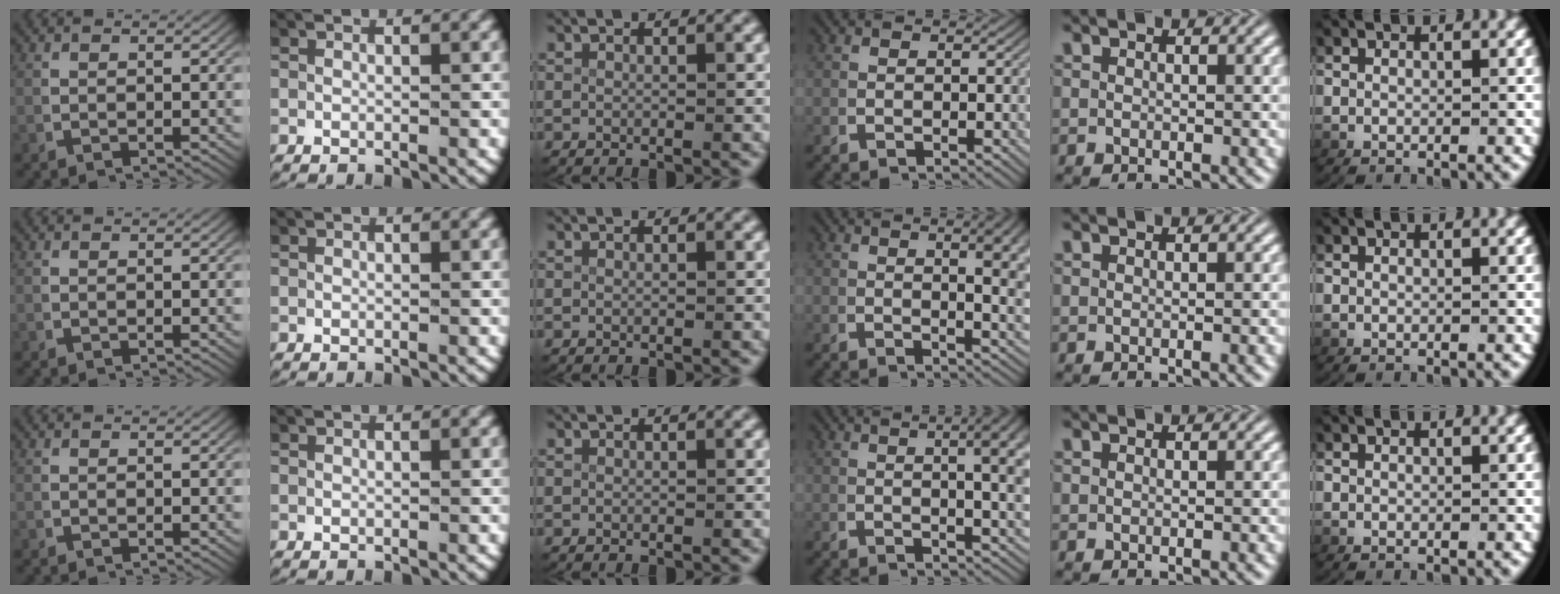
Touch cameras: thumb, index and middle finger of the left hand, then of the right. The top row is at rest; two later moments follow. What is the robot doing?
{"motion": "lift_and_place", "object": "plastic wrap"}